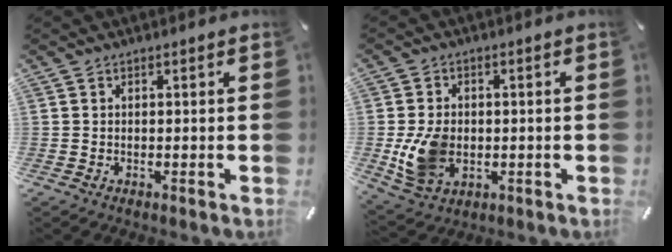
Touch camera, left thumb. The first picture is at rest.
{"total": 9.5, "force": [-1.3, 7.4, 5.9], "torque": [-0.122, 0.005, -0.021]}